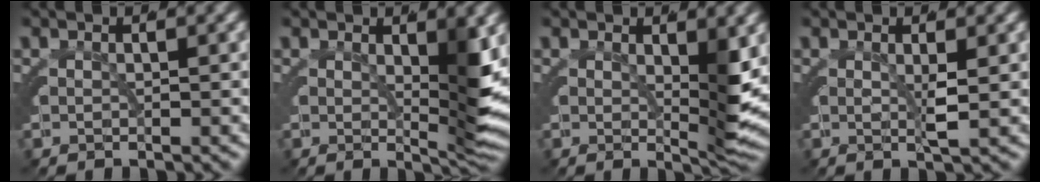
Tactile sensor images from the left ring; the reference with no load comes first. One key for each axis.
{"total": 4.0, "fx": 0.2, "fy": 0.3, "fz": 4.0, "tx": -0.046, "ty": -0.013, "tz": 0.008}
{"total": 3.3, "fx": 0.2, "fy": 0.0, "fz": 3.3, "tx": -0.038, "ty": -0.016, "tz": 0.007}
{"total": 1.3, "fx": -0.1, "fy": -1.1, "fz": 0.5, "tx": -0.001, "ty": -0.005, "tz": 0.003}